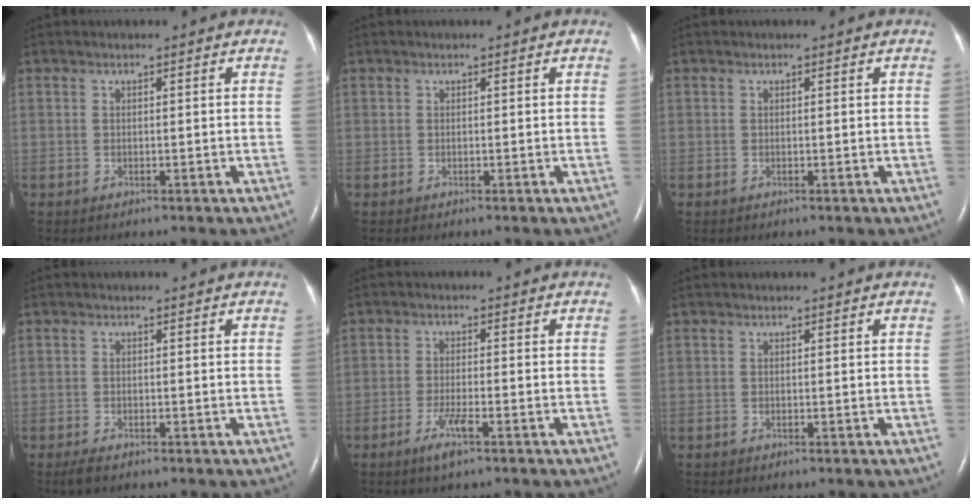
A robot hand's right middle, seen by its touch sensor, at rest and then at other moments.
{"total": 0.0}
{"total": 0.0}
{"total": 1.5, "force": [-1.0, 0.4, 1.0], "torque": [-0.029, -0.006, -0.017]}
{"total": 3.6, "force": [-2.2, 0.2, 2.9], "torque": [-0.066, -0.007, -0.043]}
{"total": 0.0}